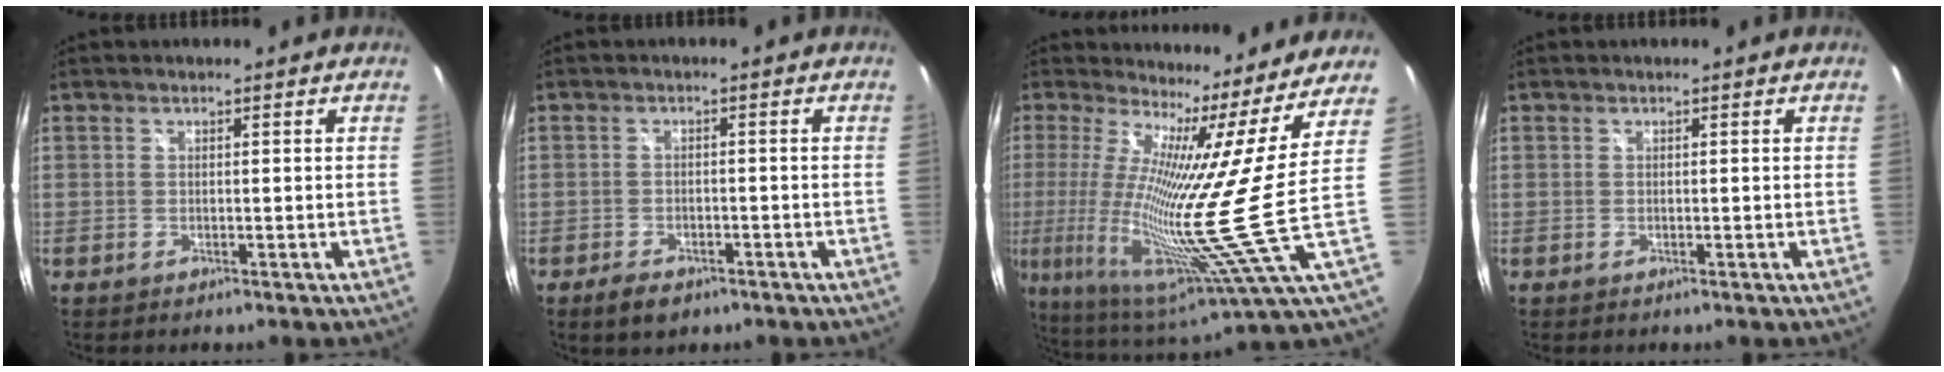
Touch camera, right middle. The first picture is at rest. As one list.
[{"total": 4.4, "force": [-2.9, 2.3, 2.2], "torque": [-0.054, -0.006, -0.044]}, {"total": 15.5, "force": [5.7, -2.6, 14.2], "torque": [-0.234, -0.023, 0.107]}, {"total": 0.0}]